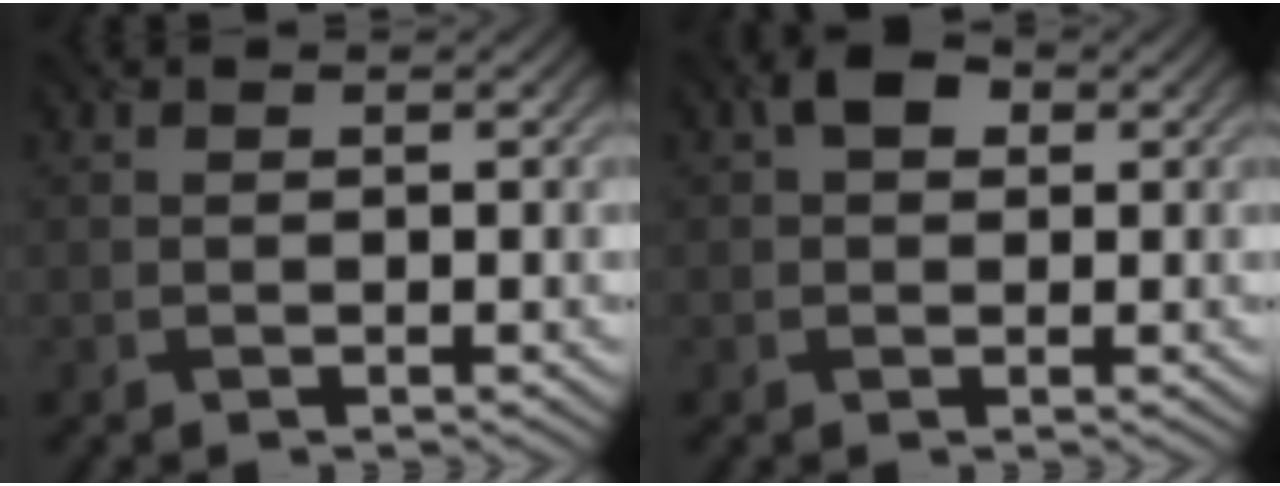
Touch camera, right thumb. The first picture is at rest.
{"total": 2.5, "force": [0.7, 1.9, 1.5], "torque": [-0.022, 0.005, 0.005]}